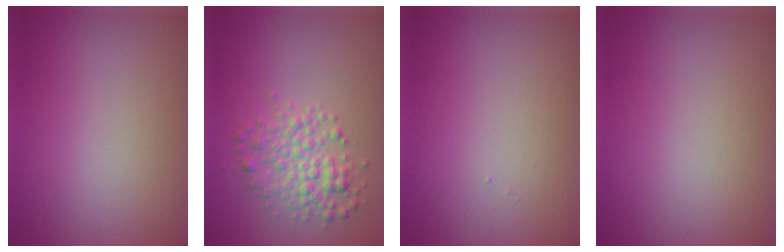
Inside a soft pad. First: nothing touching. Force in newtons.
{"total": 3.4, "press": 3.4, "slide": 0.1}
{"total": 0.0}
{"total": 0.0}